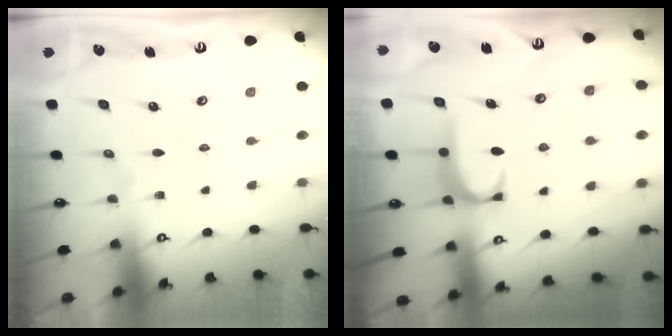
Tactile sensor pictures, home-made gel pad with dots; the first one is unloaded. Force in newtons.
{"total": 1.8, "press": 1.7, "slide": 0.5}